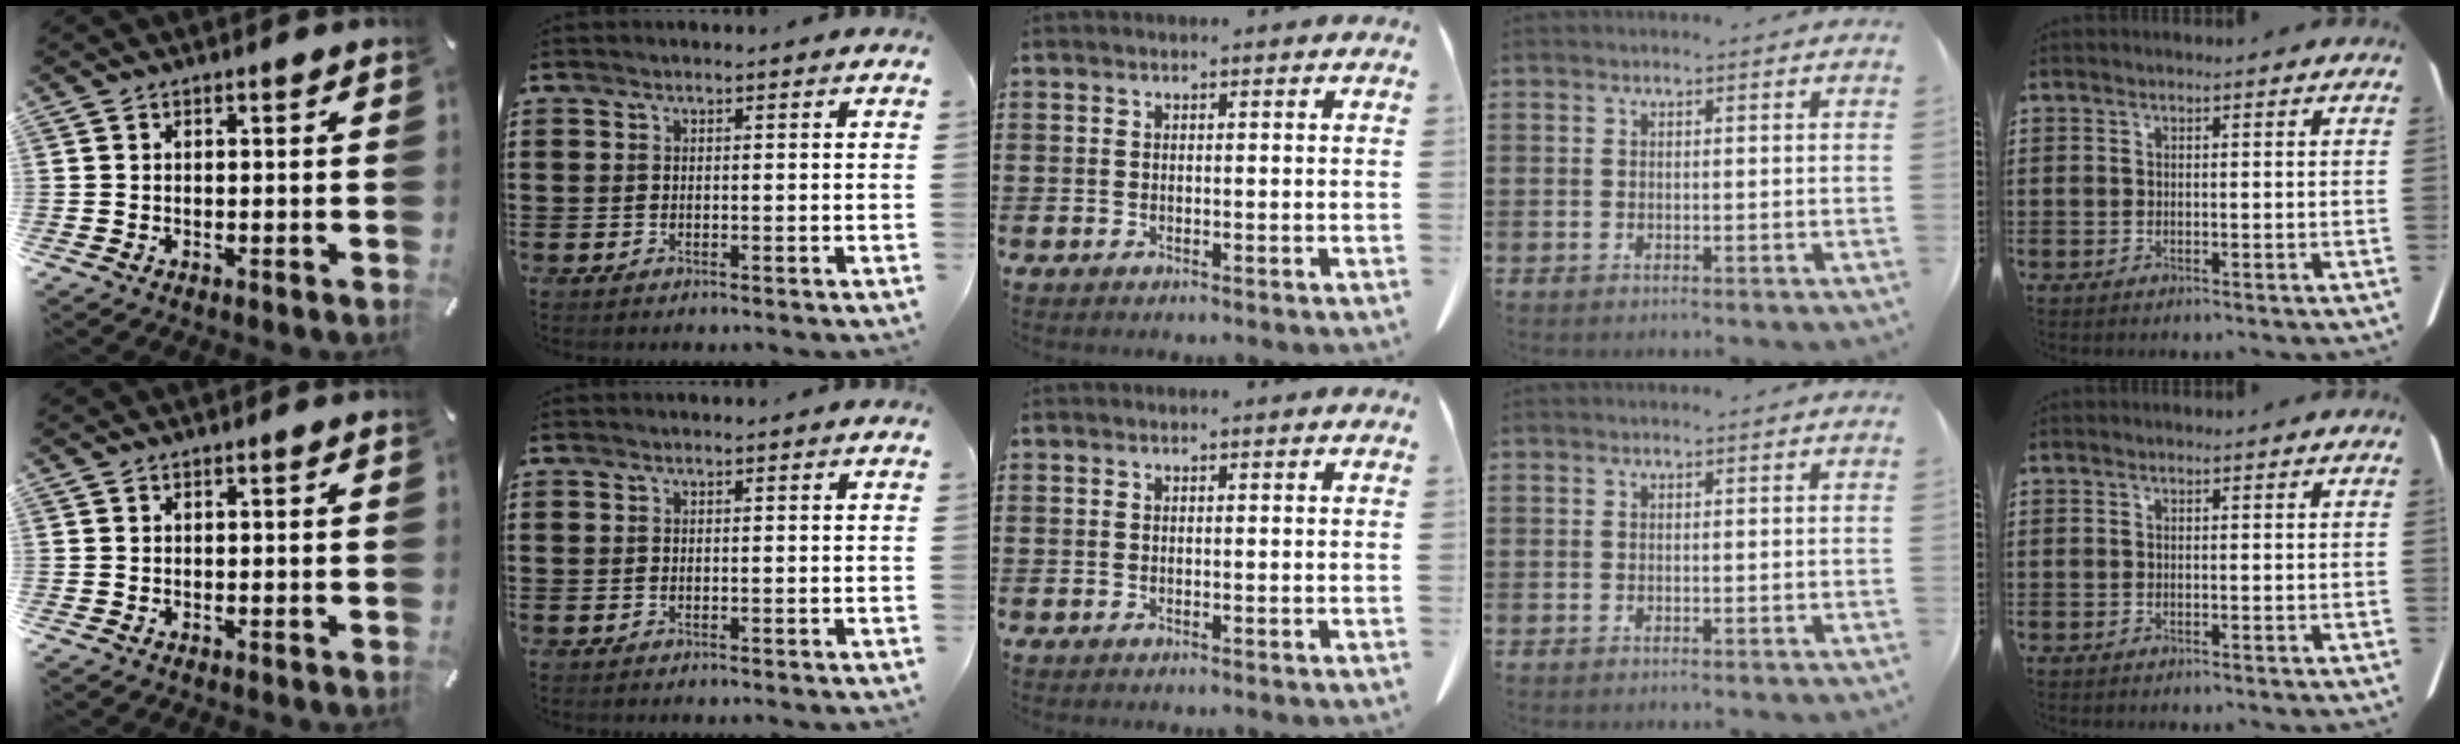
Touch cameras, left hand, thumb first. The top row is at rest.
{}